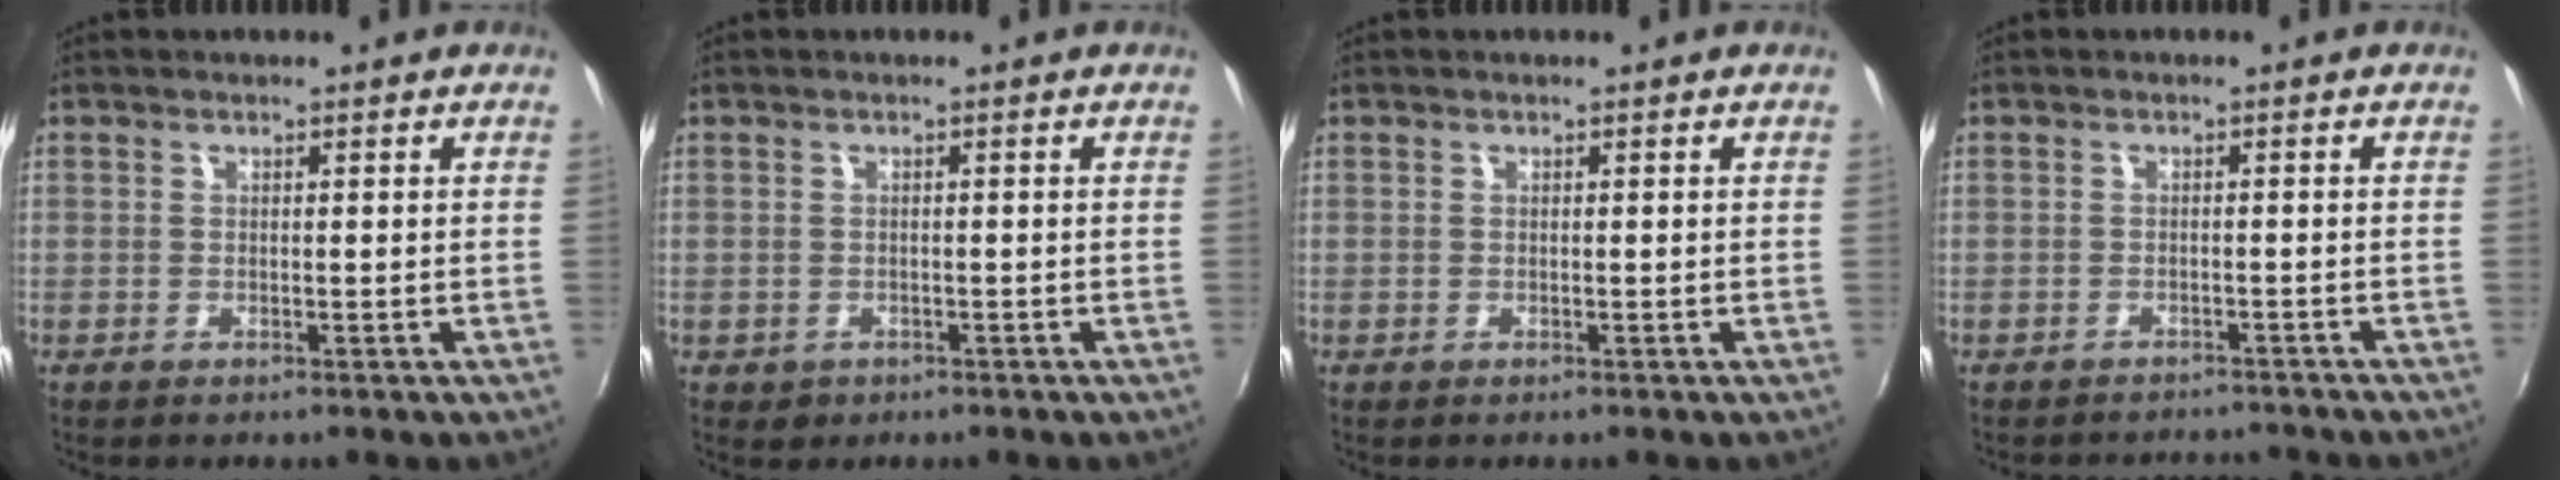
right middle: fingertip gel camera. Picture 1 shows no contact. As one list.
[{"total": 0.8, "force": [-0.2, 0.7, 0.3], "torque": [-0.003, -0.005, 0.001]}, {"total": 0.0}, {"total": 4.6, "force": [-4.5, 1.1, 0.6], "torque": [-0.015, 0.002, -0.059]}]